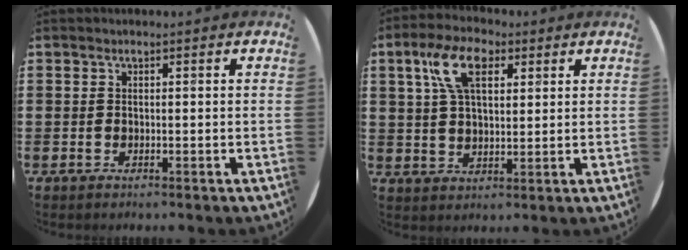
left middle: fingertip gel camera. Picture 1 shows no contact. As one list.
[{"total": 8.0, "force": [4.0, 4.2, 5.6], "torque": [-0.126, 0.018, 0.072]}]